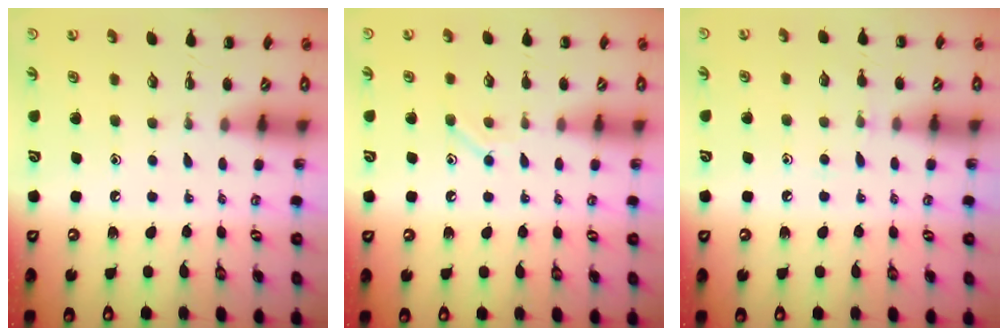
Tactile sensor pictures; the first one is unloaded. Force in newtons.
{"total": 7.9, "press": 7.8, "slide": 1.4}
{"total": 5.5, "press": 5.2, "slide": 1.6}